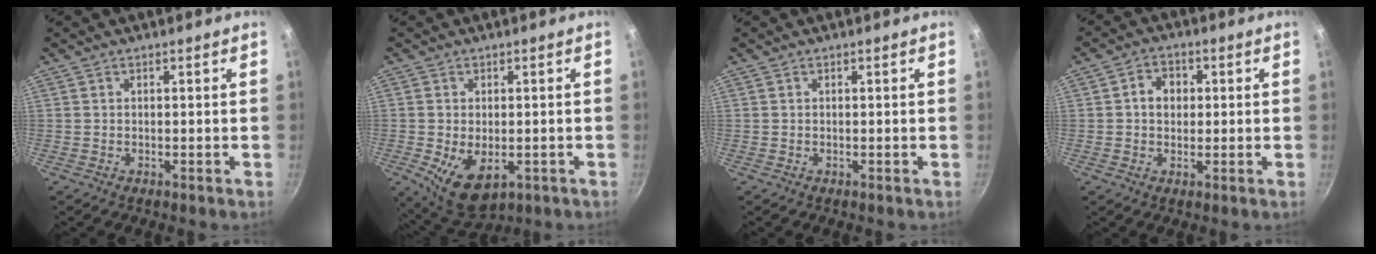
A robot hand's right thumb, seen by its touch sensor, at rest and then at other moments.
{"total": 9.2, "force": [-2.2, 5.4, 7.1], "torque": [-0.109, -0.012, -0.022]}
{"total": 0.0}
{"total": 4.9, "force": [0.5, 4.1, 2.7], "torque": [-0.020, 0.007, 0.001]}